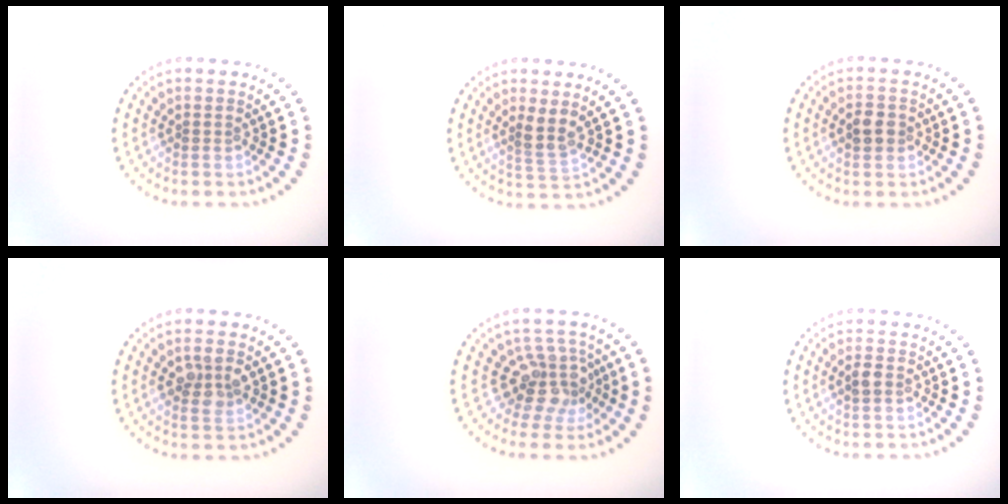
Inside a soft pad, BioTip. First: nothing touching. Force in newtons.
{"total": 2.1, "press": 1.6, "slide": 1.4}
{"total": 2.0, "press": 2.0, "slide": 0.2}
{"total": 2.5, "press": 2.5, "slide": 0.5}
{"total": 3.8, "press": 2.9, "slide": 2.6}
{"total": 1.3, "press": 1.3, "slide": 0.1}